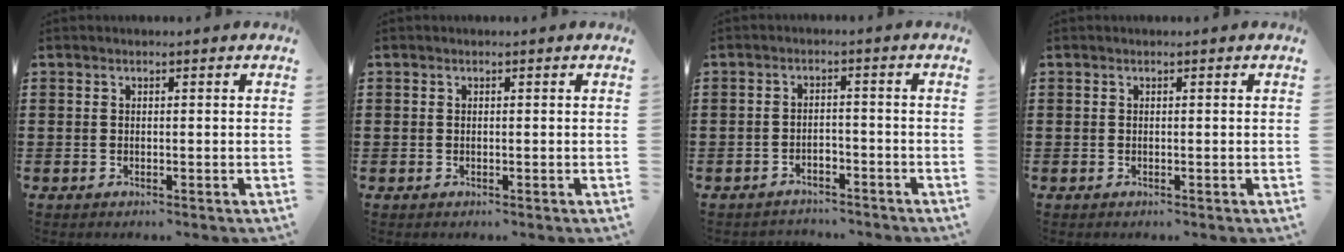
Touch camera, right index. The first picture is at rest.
{"total": 0.0}
{"total": 2.2, "force": [-2.0, 0.8, 0.2], "torque": [-0.012, 0.004, -0.042]}
{"total": 0.0}